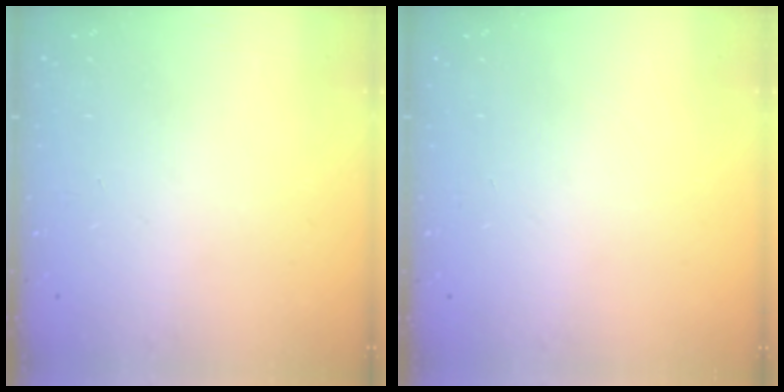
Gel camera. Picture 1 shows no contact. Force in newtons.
{"total": 0.0}